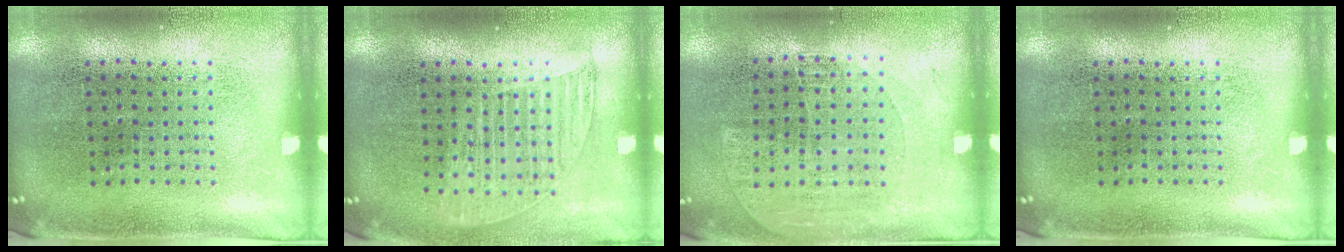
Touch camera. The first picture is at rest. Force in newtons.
{"total": 1.2, "press": 1.1, "slide": 0.5}
{"total": 1.1, "press": 0.9, "slide": 0.6}
{"total": 0.0}